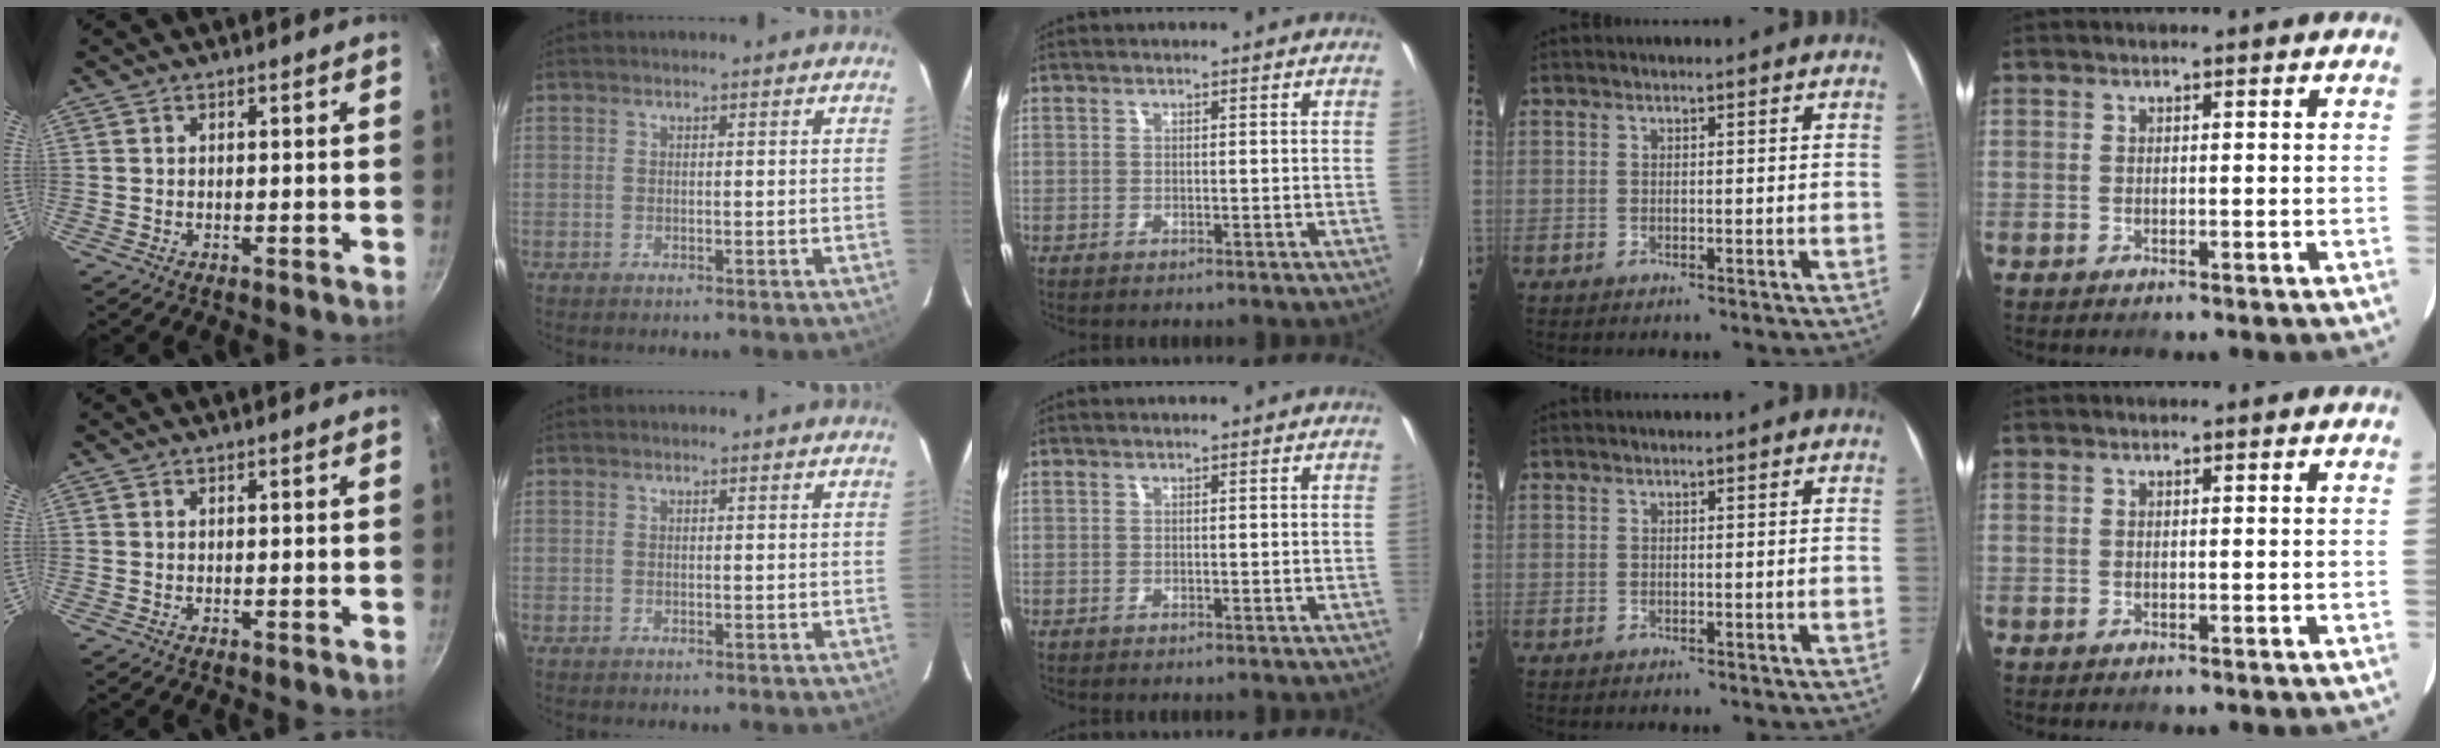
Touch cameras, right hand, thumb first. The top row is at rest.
{}